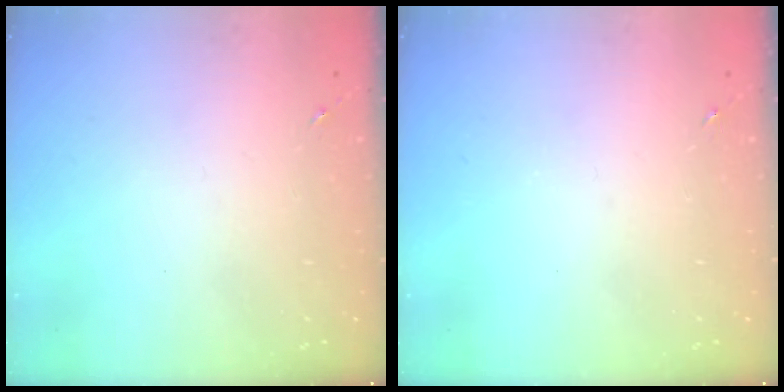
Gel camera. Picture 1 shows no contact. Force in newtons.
{"total": 0.0}